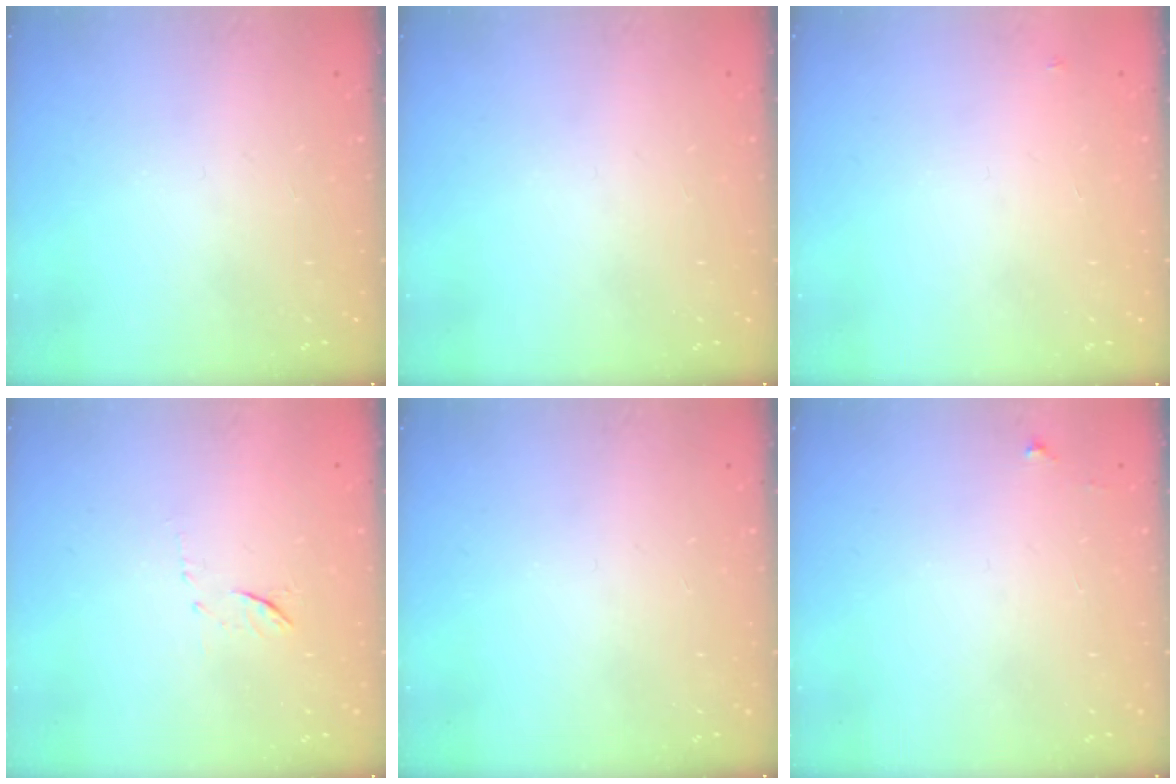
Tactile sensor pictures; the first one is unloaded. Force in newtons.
{"total": 0.0}
{"total": 2.6, "press": 2.6, "slide": 0.2}
{"total": 6.3, "press": 6.3, "slide": 0.7}
{"total": 0.0}
{"total": 3.9, "press": 3.9, "slide": 0.4}